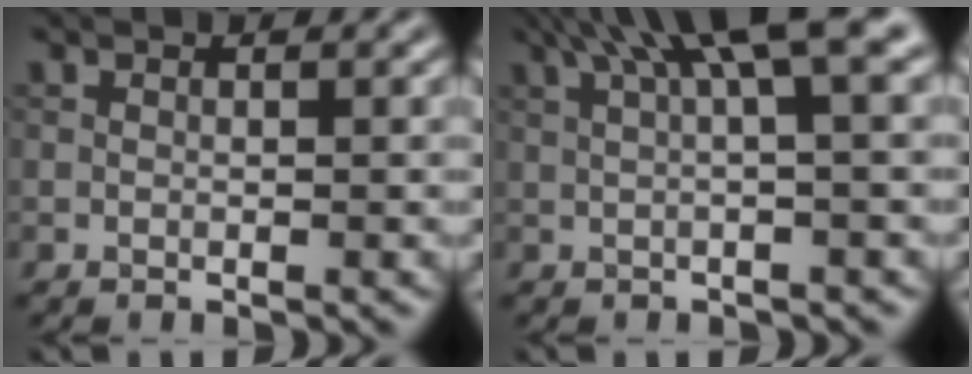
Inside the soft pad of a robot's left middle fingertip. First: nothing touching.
{"total": 6.7, "force": [2.9, 1.2, 5.9], "torque": [-0.080, 0.020, 0.050]}